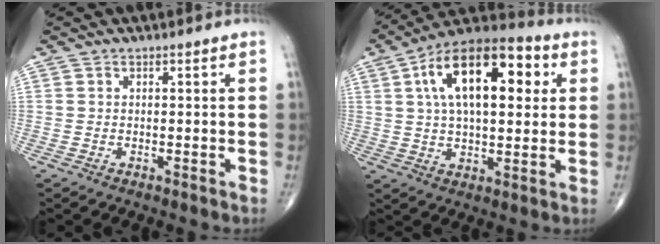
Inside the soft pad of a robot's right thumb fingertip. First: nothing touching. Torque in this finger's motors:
{"motor_torque": [0.00, 2.50, 1.70, 0.10, 0.55]}